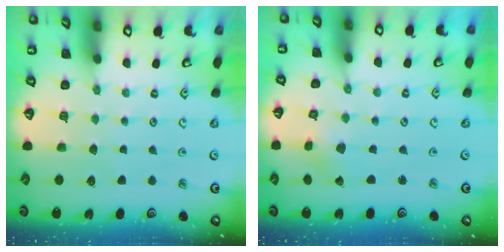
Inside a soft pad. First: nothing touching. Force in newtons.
{"total": 0.6, "press": 0.5, "slide": 0.2}